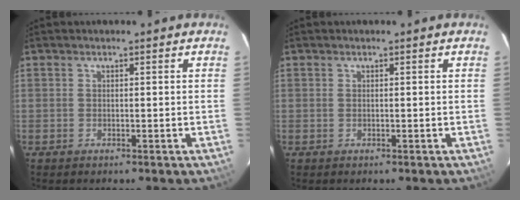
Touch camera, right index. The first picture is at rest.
{"total": 0.0}